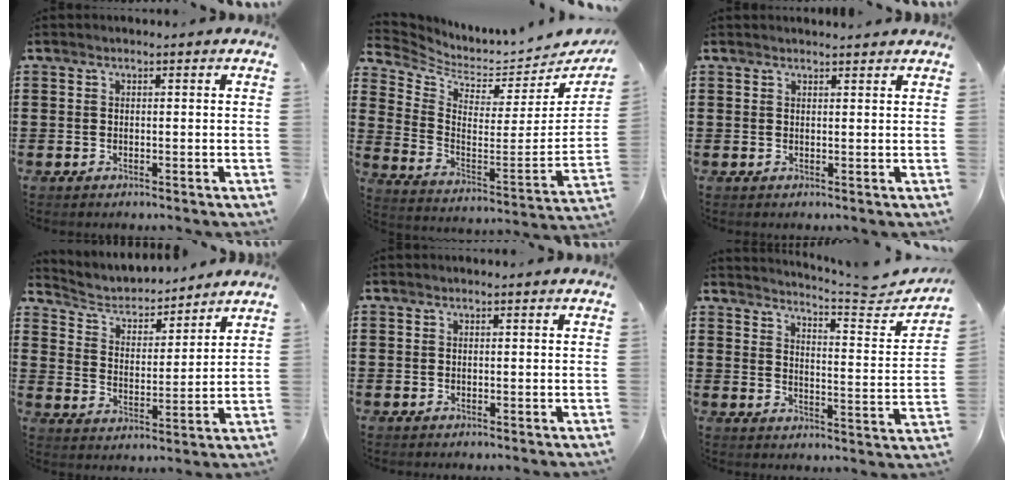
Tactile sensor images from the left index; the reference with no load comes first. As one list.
[{"total": 3.2, "force": [3.0, 0.7, 1.0], "torque": [-0.046, -0.054, 0.045]}, {"total": 1.2, "force": [1.2, 0.0, 0.2], "torque": [-0.006, -0.001, 0.024]}, {"total": 4.3, "force": [4.1, 1.1, 0.7], "torque": [-0.039, -0.030, 0.065]}, {"total": 0.0}, {"total": 4.5, "force": [4.1, -0.7, 1.7], "torque": [-0.041, -0.043, 0.061]}]